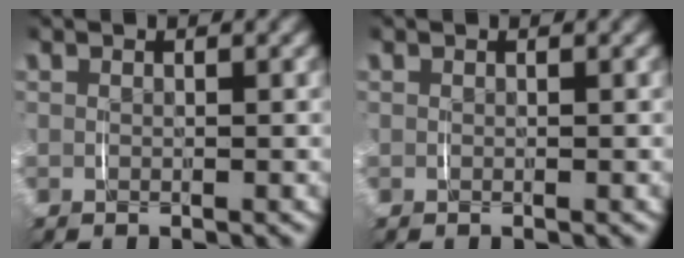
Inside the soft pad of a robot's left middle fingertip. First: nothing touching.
{"total": 0.0}